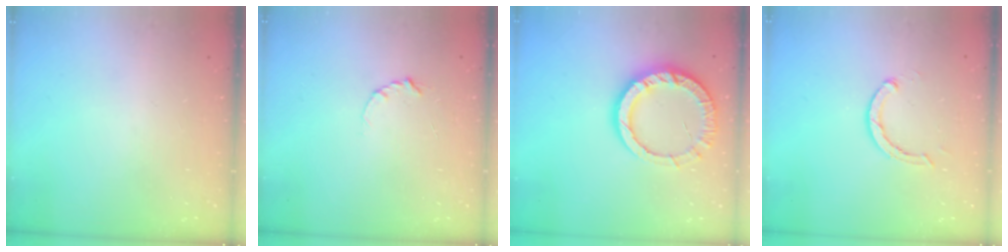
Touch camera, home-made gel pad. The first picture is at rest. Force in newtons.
{"total": 2.9, "press": 2.9, "slide": 0.3}
{"total": 11.9, "press": 11.8, "slide": 1.9}
{"total": 2.9, "press": 2.9, "slide": 0.4}